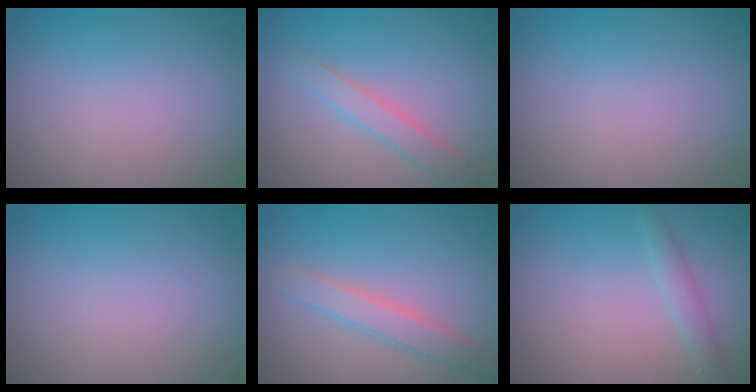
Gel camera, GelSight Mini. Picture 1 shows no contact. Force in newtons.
{"total": 2.2, "press": 2.2, "slide": 0.1}
{"total": 0.0}
{"total": 0.0}
{"total": 2.5, "press": 2.5, "slide": 0.1}
{"total": 1.3, "press": 1.3, "slide": 0.1}